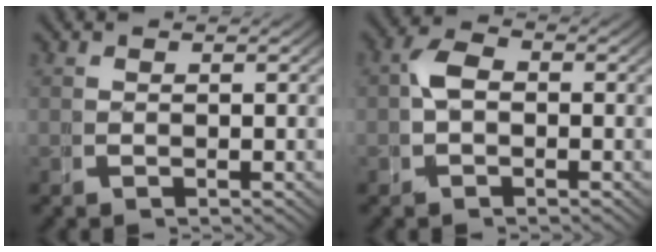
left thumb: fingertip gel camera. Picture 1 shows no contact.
{"total": 2.5, "force": [-0.2, 1.7, 1.8], "torque": [-0.035, 0.003, -0.011]}